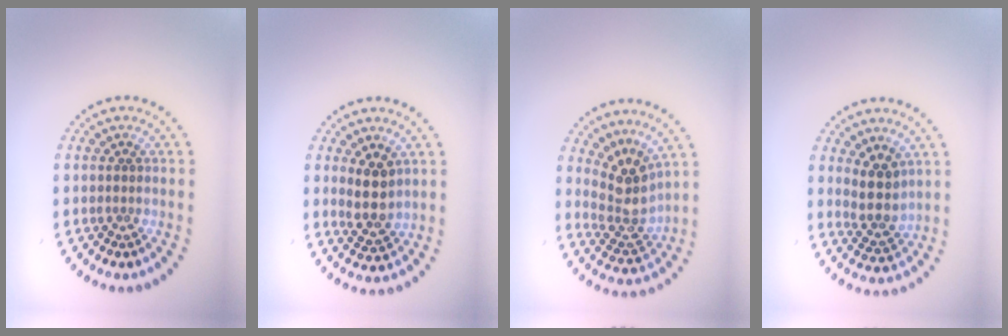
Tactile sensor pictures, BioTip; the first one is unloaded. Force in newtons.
{"total": 2.9, "press": 2.6, "slide": 1.4}
{"total": 3.9, "press": 2.8, "slide": 2.7}
{"total": 2.9, "press": 2.4, "slide": 1.7}